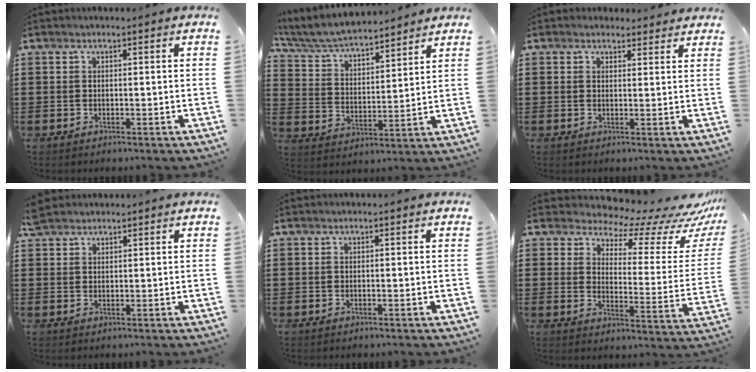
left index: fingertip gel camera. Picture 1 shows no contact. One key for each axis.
{"total": 6.2, "fx": 5.9, "fy": 0.7, "fz": 2.0, "tx": -0.065, "ty": -0.035, "tz": 0.100}
{"total": 2.1, "fx": 1.9, "fy": 1.0, "fz": 0.1, "tx": -0.001, "ty": 0.001, "tz": 0.035}
{"total": 2.3, "fx": 2.1, "fy": 0.8, "fz": 0.5, "tx": -0.014, "ty": 0.004, "tz": 0.042}
{"total": 0.0}
{"total": 6.8, "fx": 6.1, "fy": 1.9, "fz": 2.4, "tx": -0.048, "ty": -0.057, "tz": 0.097}